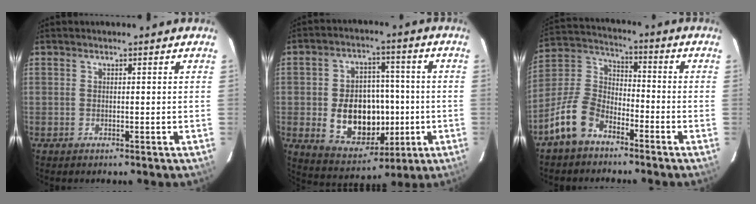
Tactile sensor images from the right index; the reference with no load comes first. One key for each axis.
{"total": 14.6, "fx": -2.2, "fy": 10.6, "fz": 9.8, "tx": -0.199, "ty": 0.010, "tz": -0.009}
{"total": 11.1, "fx": -7.2, "fy": 6.1, "fz": 5.8, "tx": -0.137, "ty": 0.027, "tz": -0.142}